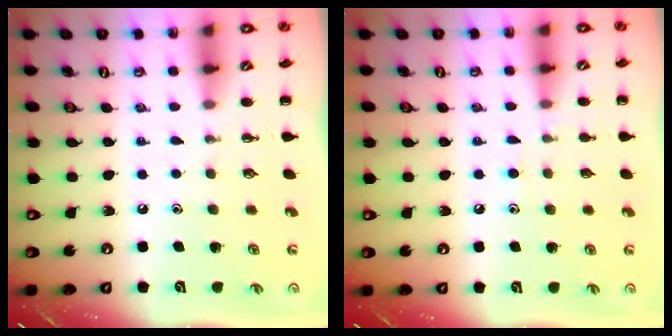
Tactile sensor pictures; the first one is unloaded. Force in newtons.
{"total": 6.6, "press": 6.2, "slide": 2.2}